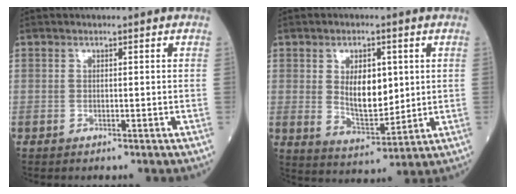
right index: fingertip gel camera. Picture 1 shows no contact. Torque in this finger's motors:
{"motor_torque": [0.31, -0.01, 0.21, 0.05]}